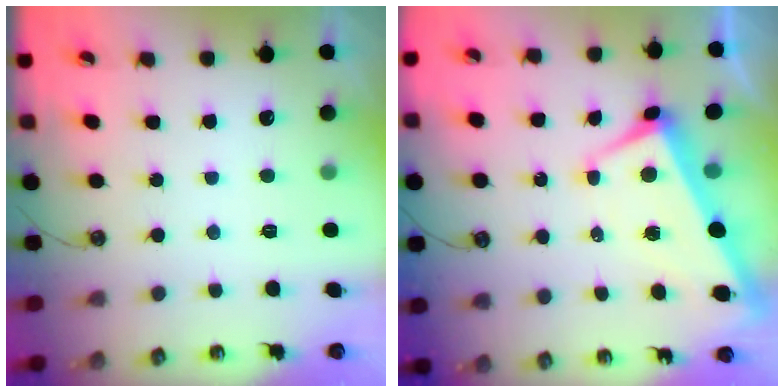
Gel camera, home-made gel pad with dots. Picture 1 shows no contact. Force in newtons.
{"total": 0.8, "press": 0.2, "slide": 0.8}